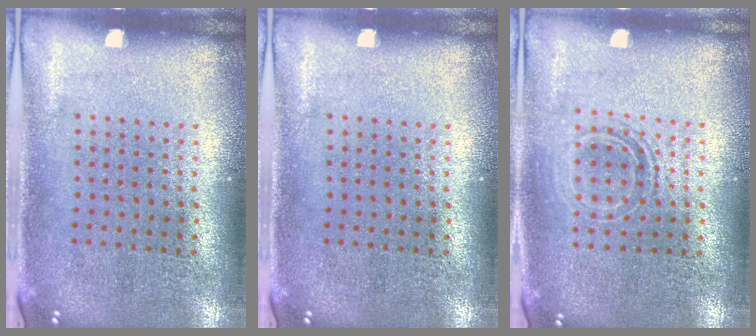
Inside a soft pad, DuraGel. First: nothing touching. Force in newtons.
{"total": 0.0}
{"total": 1.4, "press": 1.2, "slide": 0.8}